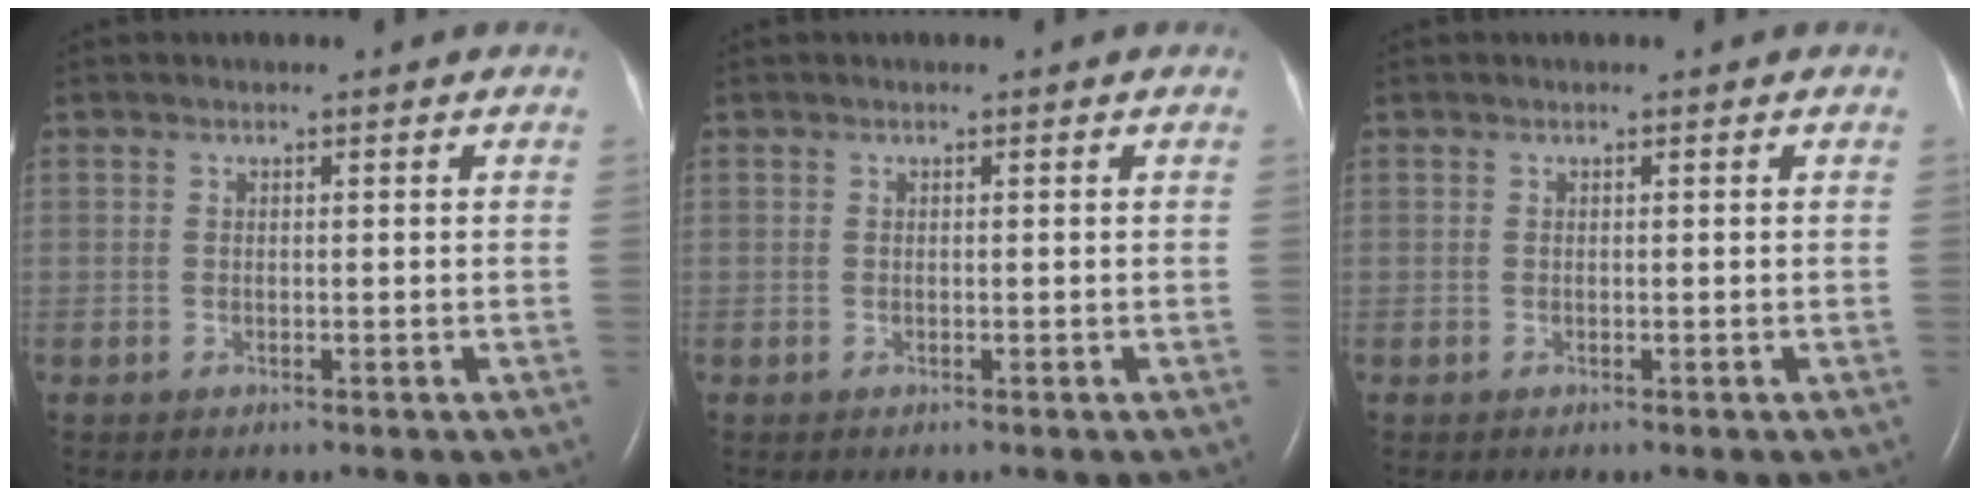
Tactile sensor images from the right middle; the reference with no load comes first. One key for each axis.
{"total": 0.0}
{"total": 0.0}